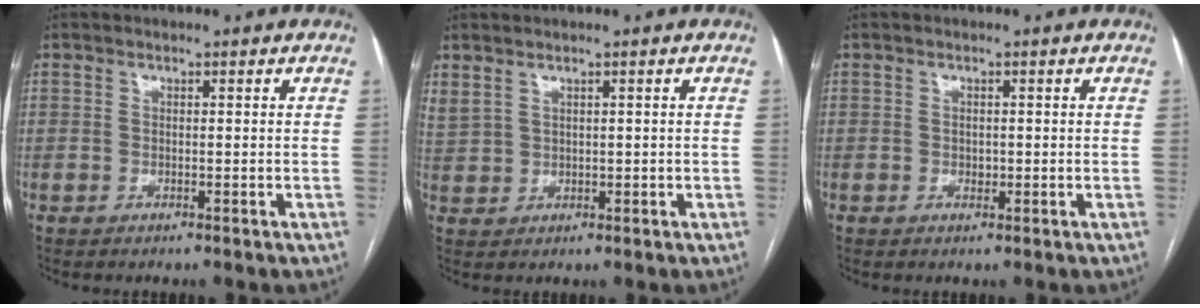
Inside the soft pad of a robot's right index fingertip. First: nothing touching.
{"total": 2.9, "force": [1.9, 1.7, 1.5], "torque": [-0.045, 0.013, 0.054]}
{"total": 0.9, "force": [-0.1, 0.7, 0.6], "torque": [-0.009, 0.001, -0.001]}